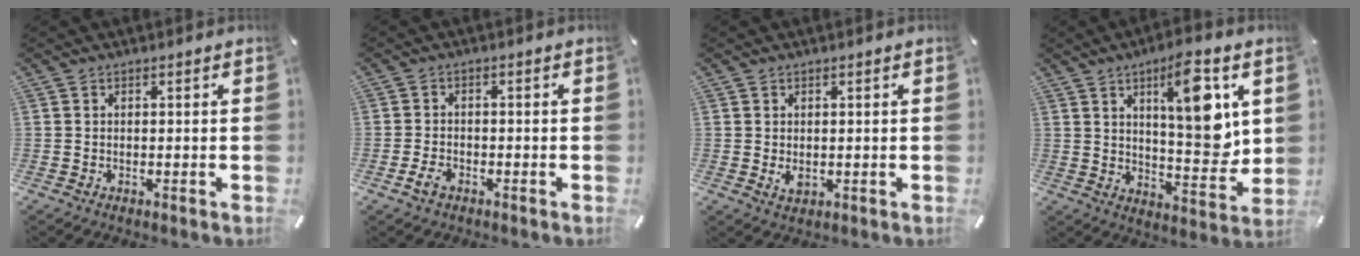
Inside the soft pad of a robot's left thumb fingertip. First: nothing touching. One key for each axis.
{"total": 3.3, "fx": -1.8, "fy": 2.1, "fz": 1.9, "tx": -0.045, "ty": 0.003, "tz": -0.036}
{"total": 1.9, "fx": 0.0, "fy": 1.3, "fz": 1.3, "tx": -0.024, "ty": -0.004, "tz": -0.003}
{"total": 15.6, "fx": 6.3, "fy": 5.5, "fz": 13.2, "tx": -0.177, "ty": -0.040, "tz": 0.099}